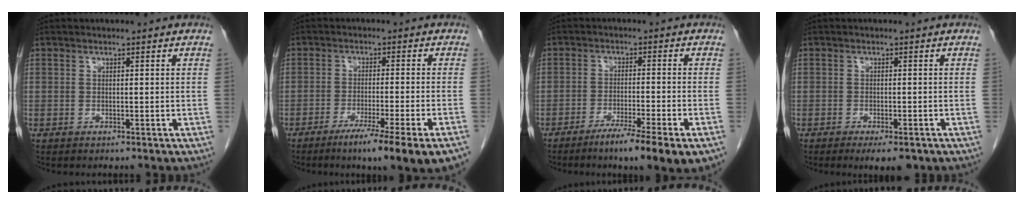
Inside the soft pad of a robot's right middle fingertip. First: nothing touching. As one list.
[{"total": 12.4, "force": [-8.3, -0.8, 9.2], "torque": [-0.103, -0.027, -0.121]}, {"total": 10.1, "force": [-6.4, -0.2, 7.8], "torque": [-0.109, -0.021, -0.096]}, {"total": 4.2, "force": [-2.8, 1.2, 2.9], "torque": [-0.033, -0.006, -0.036]}]